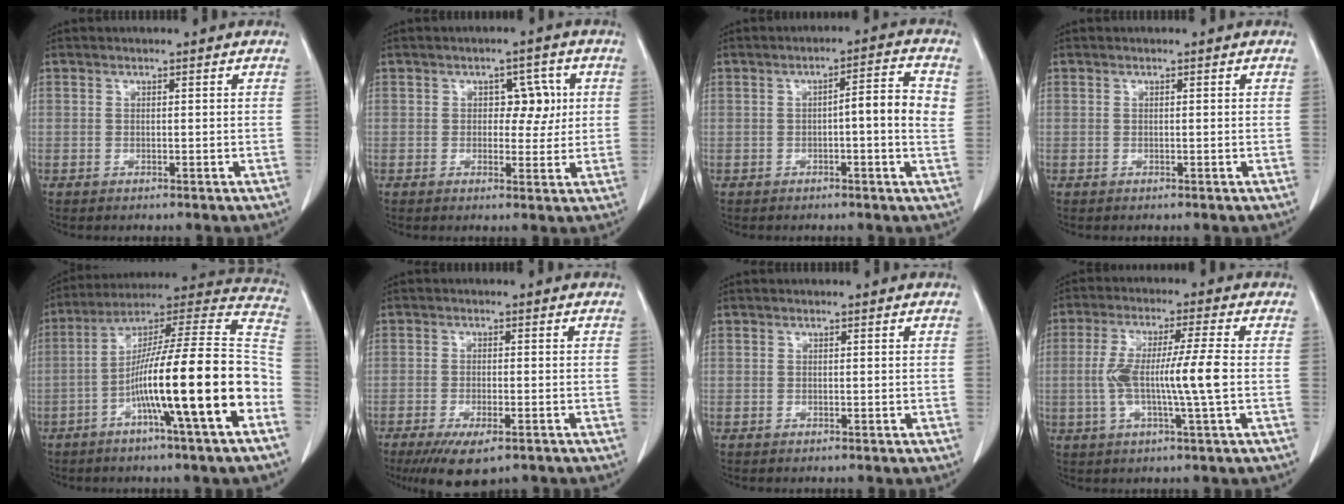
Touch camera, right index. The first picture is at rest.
{"total": 4.5, "force": [0.8, 2.7, 3.4], "torque": [-0.039, 0.012, 0.013]}
{"total": 6.2, "force": [0.3, 0.6, 6.2], "torque": [-0.086, 0.012, -0.001]}
{"total": 0.0}
{"total": 21.7, "force": [-7.3, -0.1, 20.4], "torque": [-0.292, 0.005, -0.128]}
{"total": 7.1, "force": [-4.6, 2.0, 4.9], "torque": [-0.082, -0.016, -0.068]}
{"total": 0.0}
{"total": 9.7, "force": [-0.9, -0.3, 9.6], "torque": [-0.187, 0.006, -0.020]}